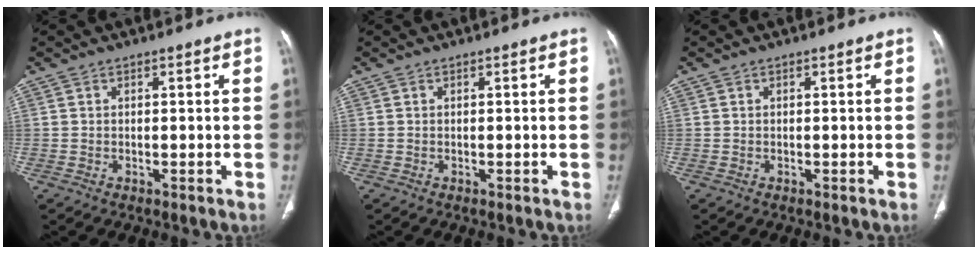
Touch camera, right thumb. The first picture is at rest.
{"total": 0.0}
{"total": 0.0}